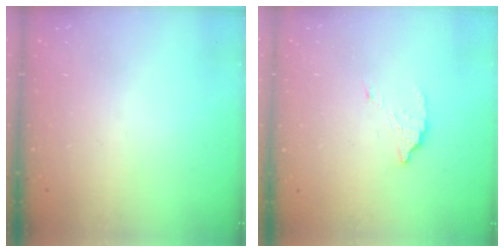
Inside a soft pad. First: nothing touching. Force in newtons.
{"total": 2.9, "press": 2.9, "slide": 0.2}